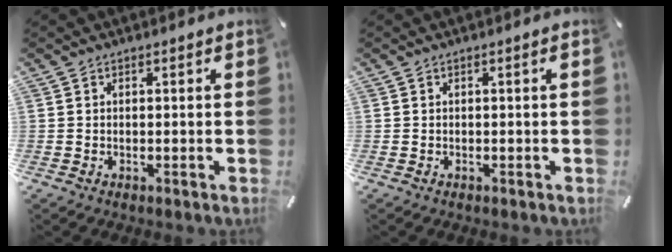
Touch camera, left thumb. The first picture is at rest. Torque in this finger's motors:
{"motor_torque": [0.00, 0.10, 0.07, -0.17, 0.07]}